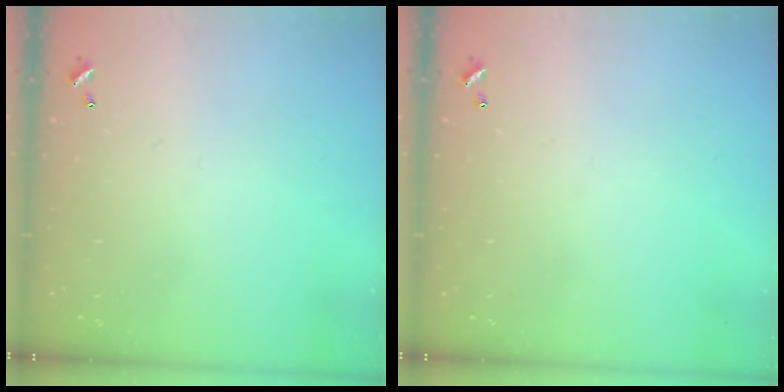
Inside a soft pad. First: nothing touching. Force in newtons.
{"total": 0.0}